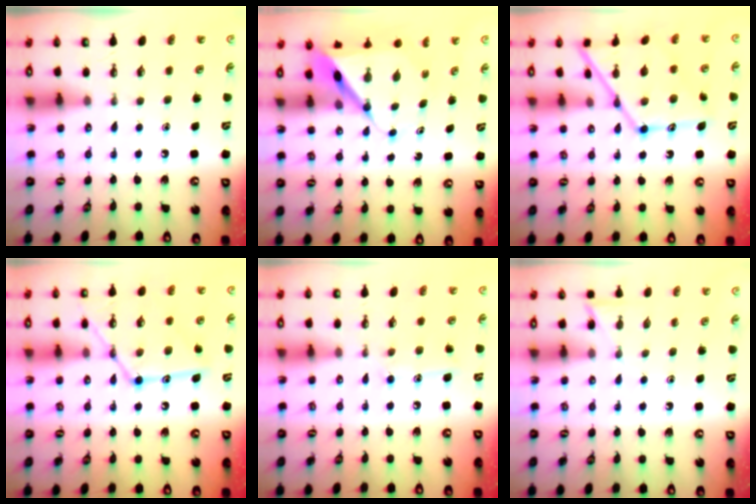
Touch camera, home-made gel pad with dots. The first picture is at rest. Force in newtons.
{"total": 8.1, "press": 8.1, "slide": 0.7}
{"total": 15.6, "press": 15.5, "slide": 1.3}
{"total": 15.8, "press": 15.7, "slide": 1.4}
{"total": 7.9, "press": 7.9, "slide": 0.4}
{"total": 5.1, "press": 5.1, "slide": 0.5}